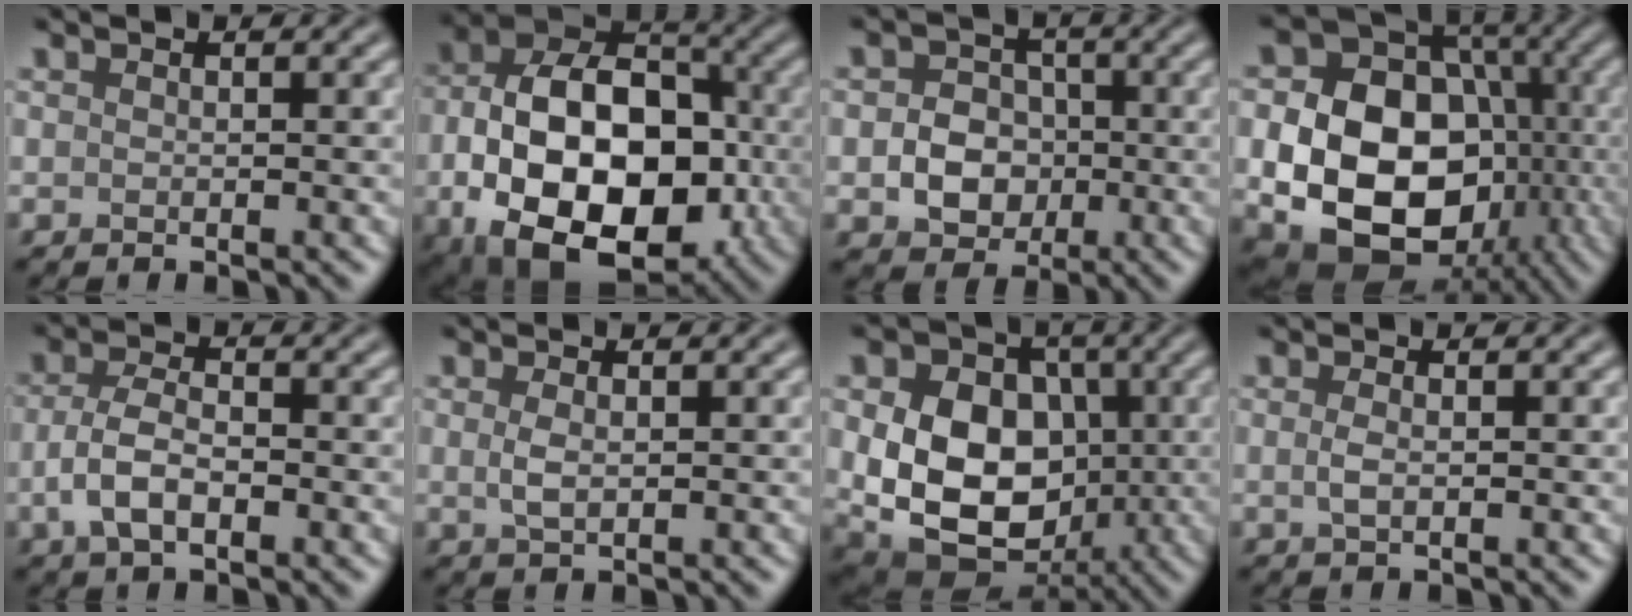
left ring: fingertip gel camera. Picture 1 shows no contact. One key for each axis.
{"total": 15.7, "fx": -3.3, "fy": 10.0, "fz": 11.6, "tx": -0.176, "ty": -0.011, "tz": -0.059}
{"total": 4.3, "fx": -0.9, "fy": 3.6, "fz": 2.2, "tx": -0.029, "ty": -0.001, "tz": -0.016}
{"total": 15.0, "fx": -2.6, "fy": 11.5, "fz": 9.2, "tx": -0.150, "ty": -0.023, "tz": -0.043}
{"total": 4.0, "fx": -1.2, "fy": 2.1, "fz": 3.2, "tx": -0.065, "ty": 0.001, "tz": -0.028}
{"total": 1.5, "fx": 0.2, "fy": 0.6, "fz": 1.3, "tx": -0.032, "ty": -0.001, "tz": 0.005}
{"total": 13.1, "fx": -0.2, "fy": 9.9, "fz": 8.6, "tx": -0.128, "ty": -0.002, "tz": -0.008}
{"total": 1.2, "fx": 0.0, "fy": 0.5, "fz": 1.1, "tx": -0.026, "ty": -0.001, "tz": -0.001}